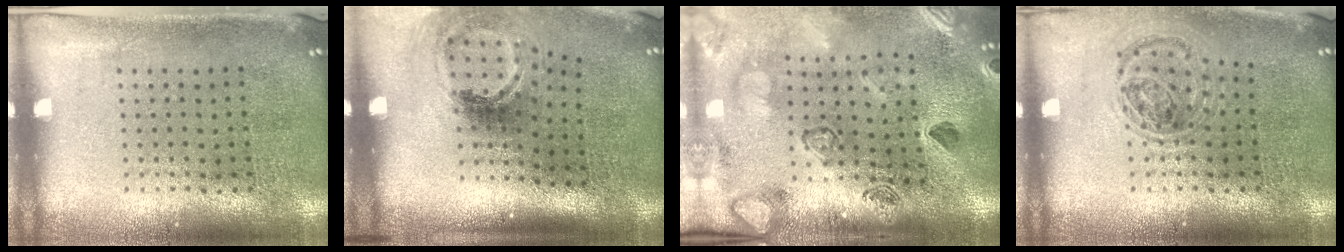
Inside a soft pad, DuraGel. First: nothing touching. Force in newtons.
{"total": 2.0, "press": 1.3, "slide": 1.6}
{"total": 2.5, "press": 2.4, "slide": 0.8}
{"total": 0.9, "press": 0.9, "slide": 0.2}